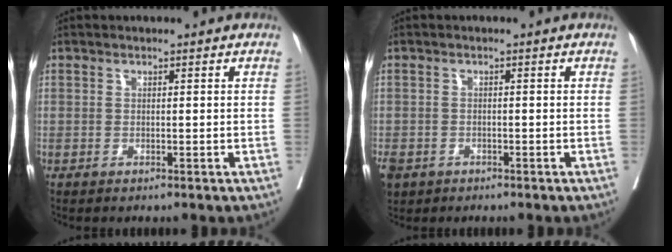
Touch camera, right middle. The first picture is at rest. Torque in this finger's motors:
{"motor_torque": [0.75, -0.60, 0.09, 0.08]}